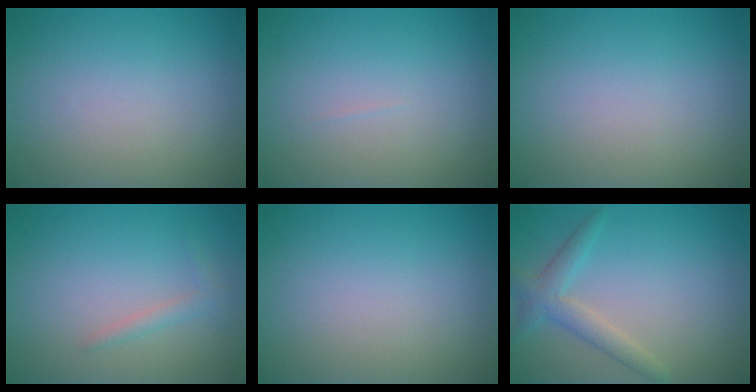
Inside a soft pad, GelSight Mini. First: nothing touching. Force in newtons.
{"total": 0.0}
{"total": 0.0}
{"total": 1.1, "press": 1.1, "slide": 0.0}
{"total": 0.0}
{"total": 2.6, "press": 2.6, "slide": 0.1}